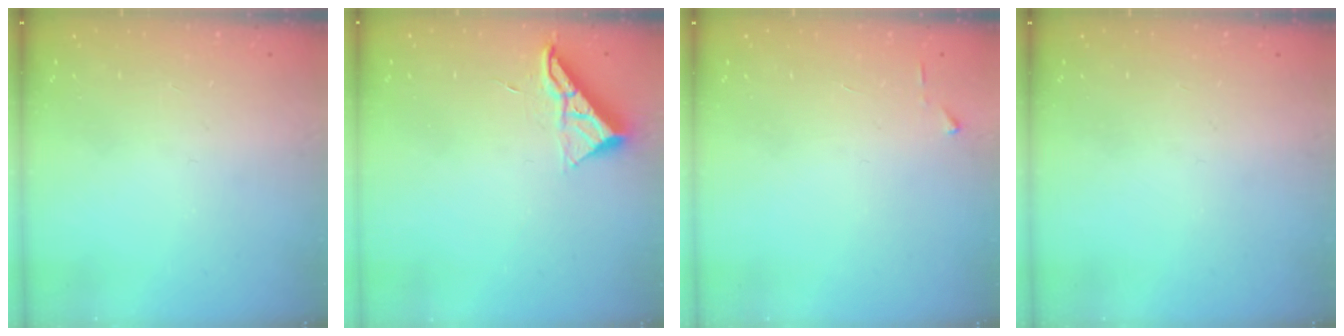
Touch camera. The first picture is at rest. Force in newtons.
{"total": 7.3, "press": 7.2, "slide": 0.5}
{"total": 3.0, "press": 2.9, "slide": 0.4}
{"total": 0.0}